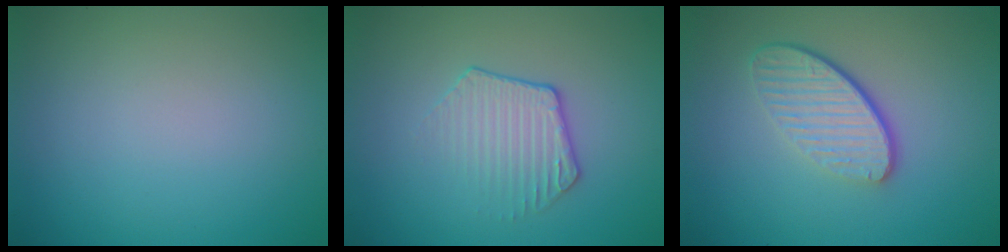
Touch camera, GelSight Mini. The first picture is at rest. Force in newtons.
{"total": 2.3, "press": 1.8, "slide": 1.4}
{"total": 4.4, "press": 3.0, "slide": 3.2}